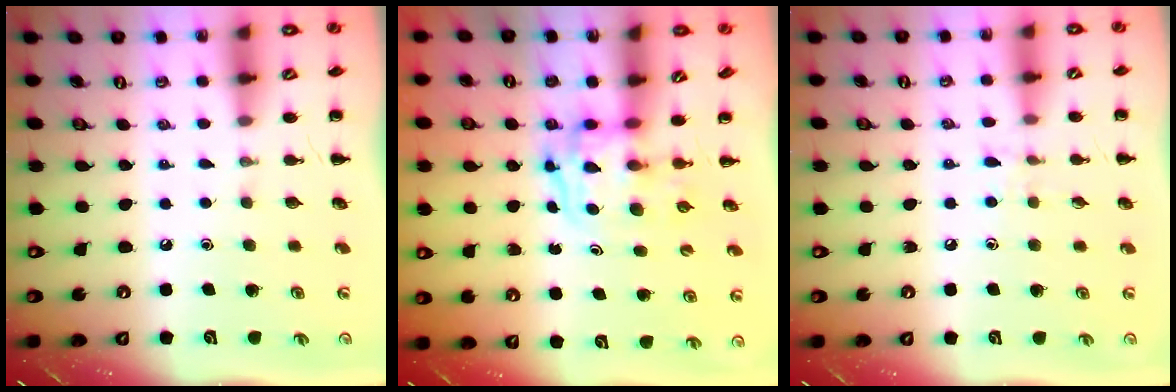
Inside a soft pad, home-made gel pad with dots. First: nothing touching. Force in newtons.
{"total": 3.4, "press": 3.4, "slide": 0.6}
{"total": 6.7, "press": 6.3, "slide": 2.3}